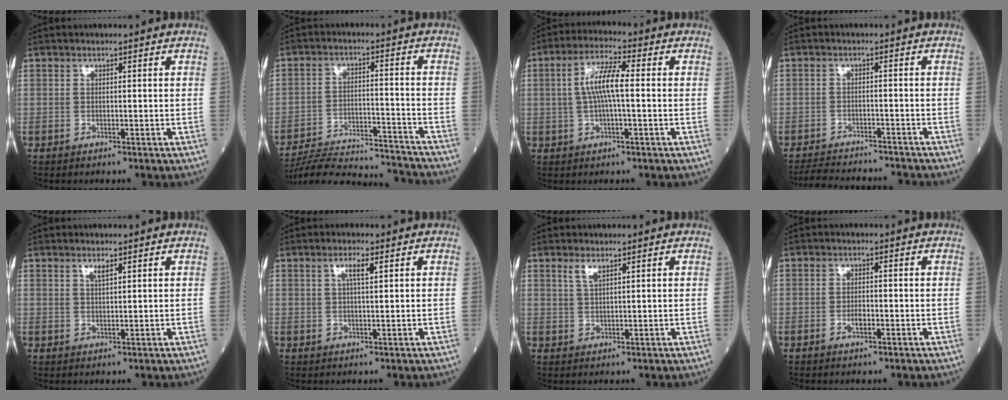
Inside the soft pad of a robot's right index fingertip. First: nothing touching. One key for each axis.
{"total": 17.2, "fx": -16.8, "fy": 0.6, "fz": 3.7, "tx": -0.083, "ty": -0.003, "tz": -0.250}
{"total": 6.9, "fx": 0.3, "fy": 1.2, "fz": 6.7, "tx": -0.138, "ty": 0.015, "tz": 0.002}
{"total": 9.7, "fx": -9.3, "fy": 1.5, "fz": 2.2, "tx": -0.044, "ty": -0.003, "tz": -0.133}
{"total": 1.5, "fx": 1.0, "fy": 0.2, "fz": 1.1, "tx": -0.022, "ty": -0.001, "tz": 0.019}
{"total": 2.5, "fx": 1.0, "fy": 0.2, "fz": 2.2, "tx": -0.044, "ty": 0.002, "tz": 0.017}
{"total": 2.1, "fx": 1.4, "fy": 0.4, "fz": 1.5, "tx": -0.034, "ty": -0.001, "tz": 0.030}
{"total": 2.0, "fx": -0.8, "fy": 0.7, "fz": 1.7, "tx": -0.031, "ty": 0.002, "tz": -0.014}